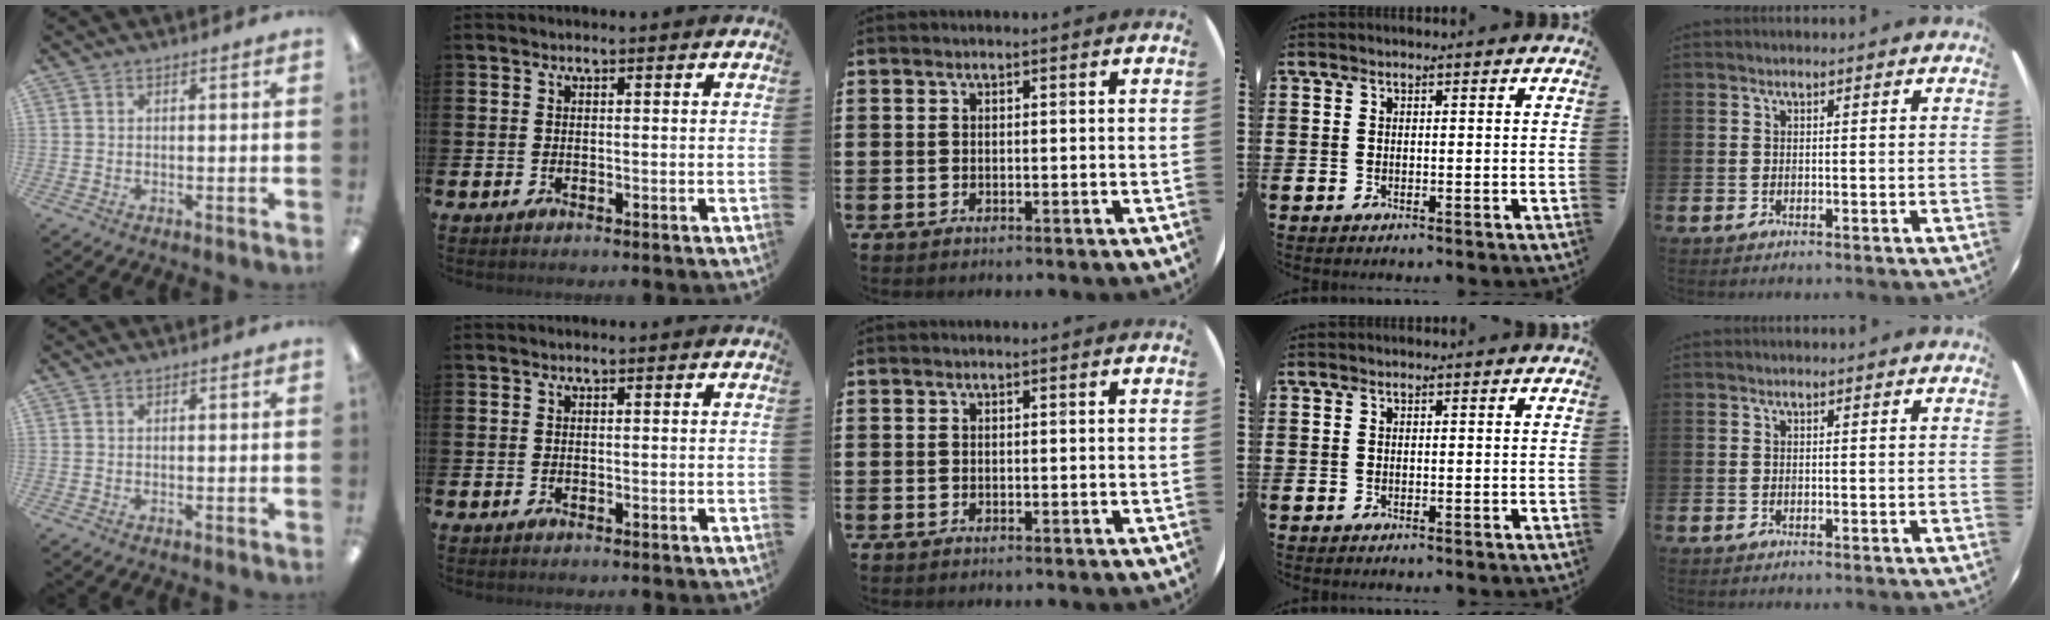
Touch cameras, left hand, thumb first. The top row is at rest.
{}